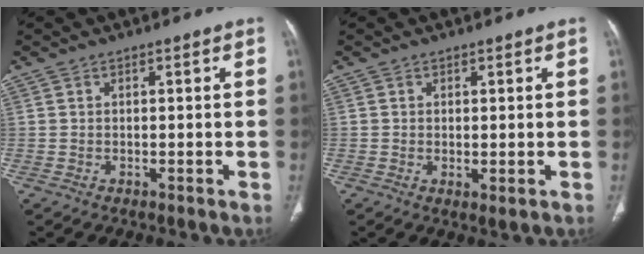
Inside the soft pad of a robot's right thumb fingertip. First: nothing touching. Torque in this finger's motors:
{"motor_torque": [-0.20, -0.07, -0.20, -0.11, -0.03]}